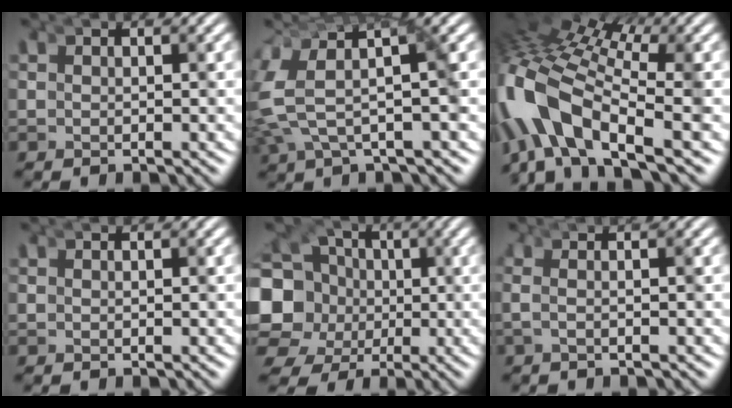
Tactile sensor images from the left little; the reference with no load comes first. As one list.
[{"total": 4.9, "force": [-1.5, 2.7, 3.8], "torque": [-0.098, -0.013, -0.029]}, {"total": 8.5, "force": [-4.3, 5.1, 5.3], "torque": [-0.180, -0.068, -0.048]}, {"total": 0.0}, {"total": 8.5, "force": [-1.3, 7.6, 3.6], "torque": [-0.110, -0.062, -0.011]}, {"total": 1.7, "force": [-0.3, 0.6, 1.6], "torque": [-0.033, 0.008, -0.014]}]